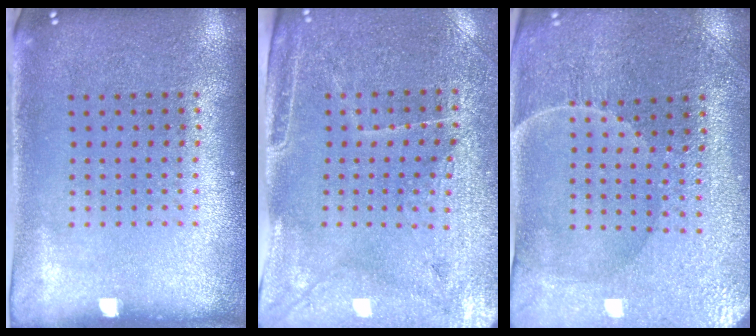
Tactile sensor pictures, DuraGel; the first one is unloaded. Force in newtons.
{"total": 3.3, "press": 3.1, "slide": 1.0}
{"total": 1.5, "press": 1.5, "slide": 0.1}